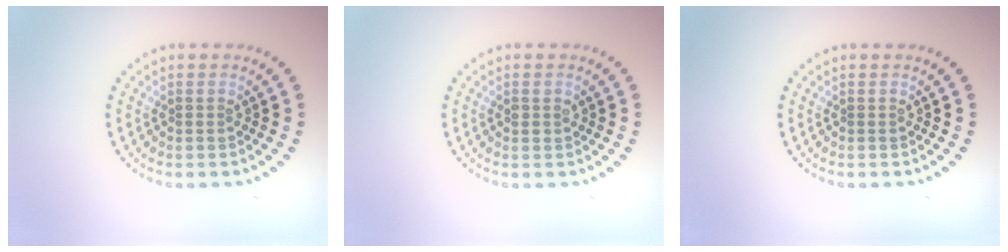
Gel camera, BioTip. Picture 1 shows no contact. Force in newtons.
{"total": 0.9, "press": 0.9, "slide": 0.2}
{"total": 0.0}